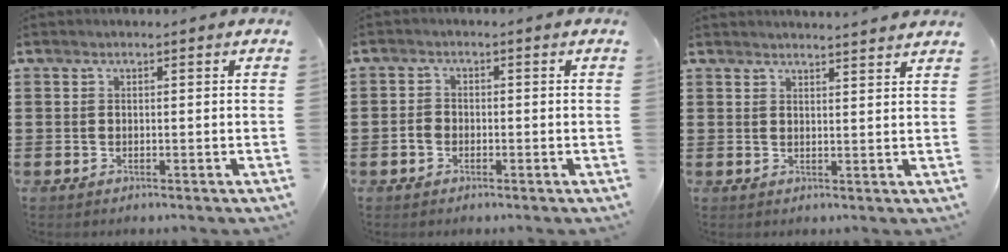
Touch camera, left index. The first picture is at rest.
{"total": 1.8, "force": [-0.7, 1.3, 1.1], "torque": [-0.030, 0.001, -0.017]}
{"total": 2.4, "force": [2.3, -0.5, 0.0], "torque": [-0.006, -0.009, 0.044]}